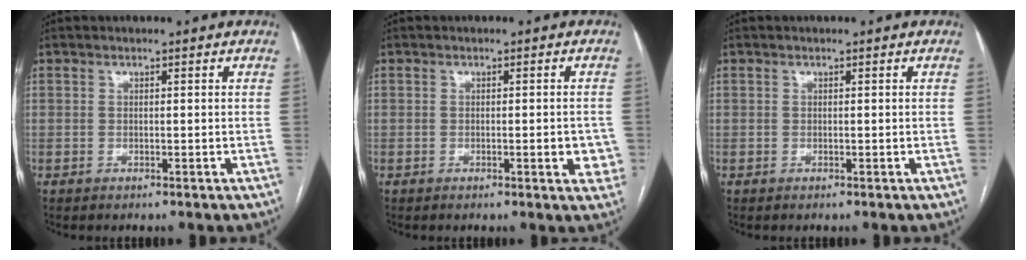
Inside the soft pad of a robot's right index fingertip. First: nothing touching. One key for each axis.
{"total": 3.2, "fx": -0.6, "fy": 1.0, "fz": 3.0, "tx": -0.029, "ty": -0.002, "tz": -0.008}
{"total": 0.0}